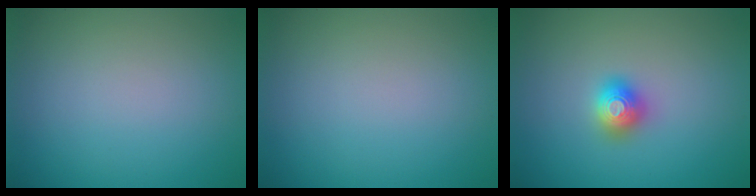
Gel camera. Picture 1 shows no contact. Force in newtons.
{"total": 0.0}
{"total": 2.0, "press": 2.0, "slide": 0.2}